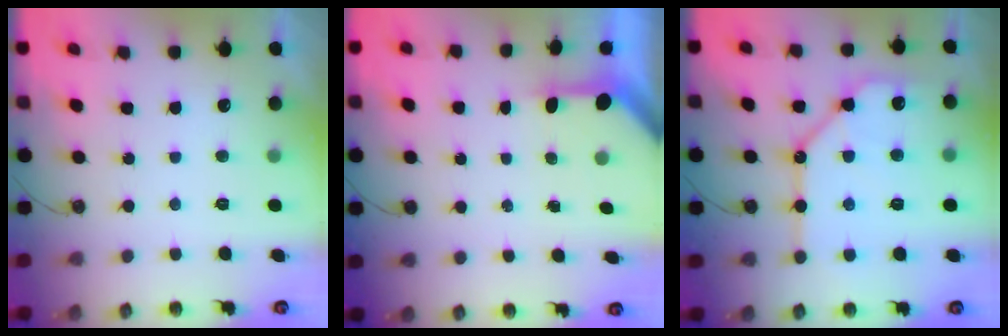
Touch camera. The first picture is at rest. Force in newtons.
{"total": 3.4, "press": 3.4, "slide": 0.3}
{"total": 14.2, "press": 14.1, "slide": 1.8}